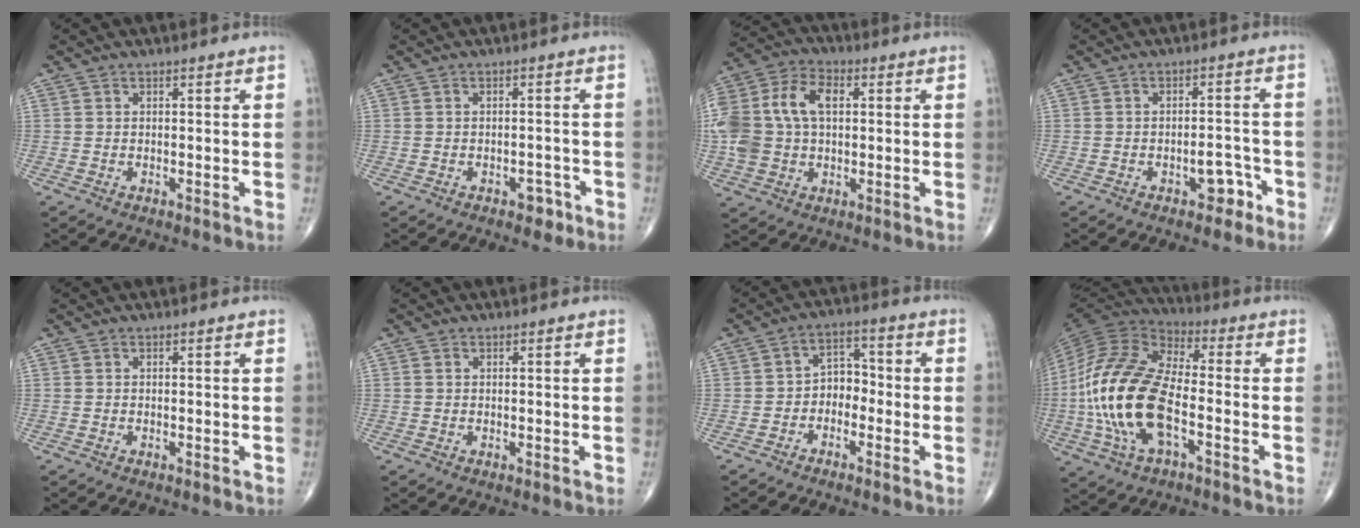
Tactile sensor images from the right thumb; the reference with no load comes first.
{"total": 2.7, "force": [-1.6, 1.6, 1.5], "torque": [-0.009, 0.011, -0.019]}
{"total": 16.6, "force": [2.2, 11.3, 12.0], "torque": [-0.261, 0.022, 0.037]}
{"total": 4.6, "force": [-2.5, 2.5, 2.9], "torque": [-0.021, 0.026, -0.032]}
{"total": 0.0}
{"total": 0.5, "force": [0.2, 0.4, 0.3], "torque": [-0.005, 0.001, 0.003]}
{"total": 5.2, "force": [-1.9, 3.9, 2.9], "torque": [-0.022, 0.032, -0.048]}
{"total": 20.7, "force": [-4.4, 10.2, 17.5], "torque": [-0.365, 0.021, -0.084]}